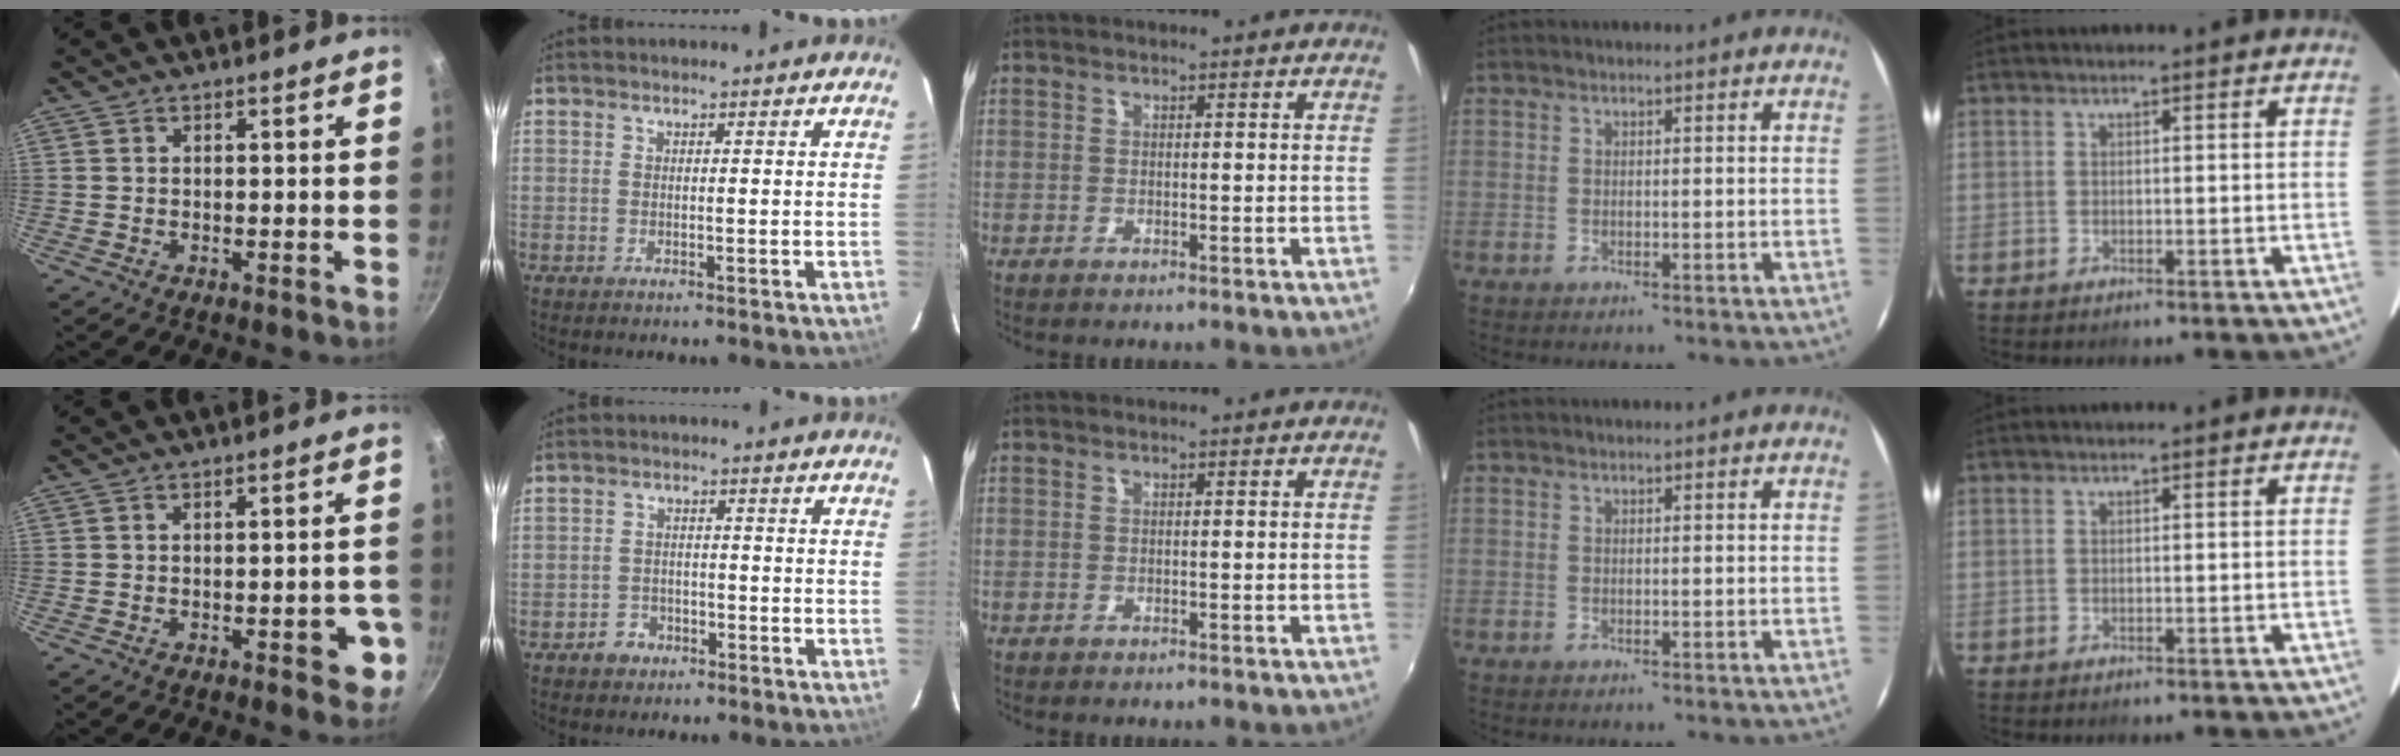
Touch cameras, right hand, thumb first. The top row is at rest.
{"thumb": {"total": 6.1, "force": [-2.4, 2.6, 4.9], "torque": [-0.036, 0.017, -0.028]}, "index": {"total": 3.6, "force": [-2.2, 2.9, 0.5], "torque": [-0.017, 0.011, -0.033]}}